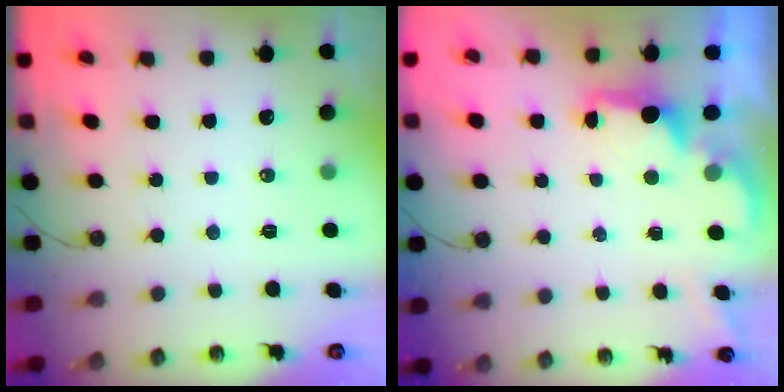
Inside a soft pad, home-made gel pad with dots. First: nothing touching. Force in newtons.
{"total": 1.9, "press": 1.7, "slide": 0.8}